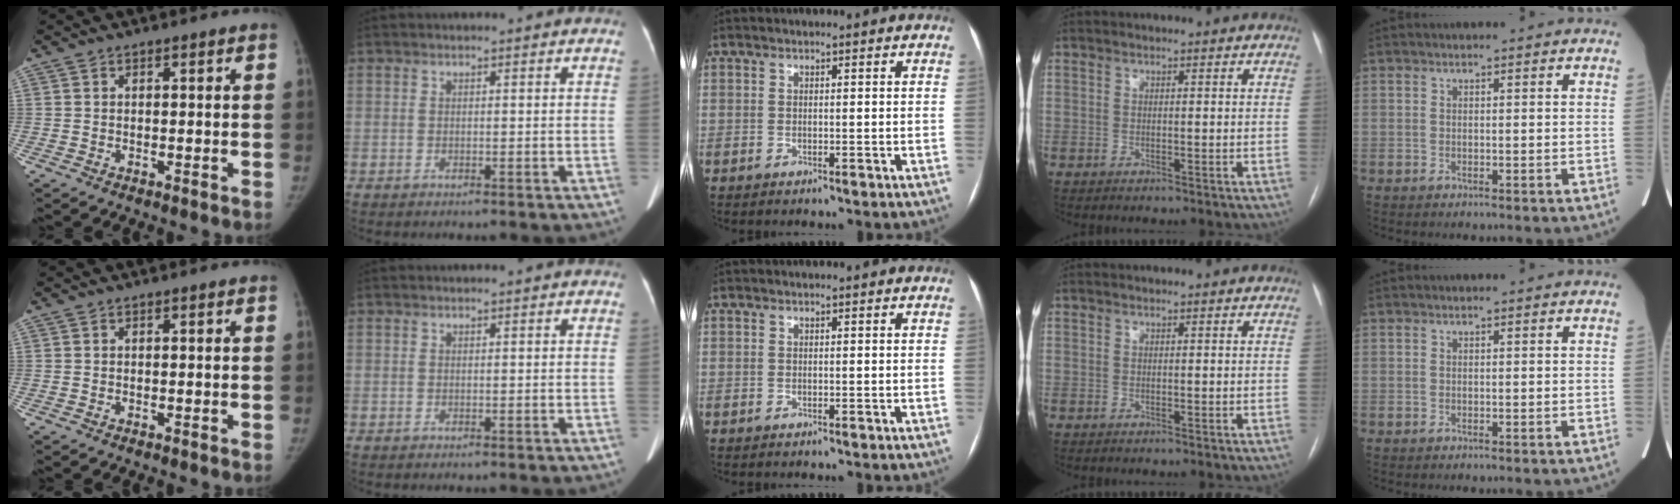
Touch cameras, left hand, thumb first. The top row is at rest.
{}